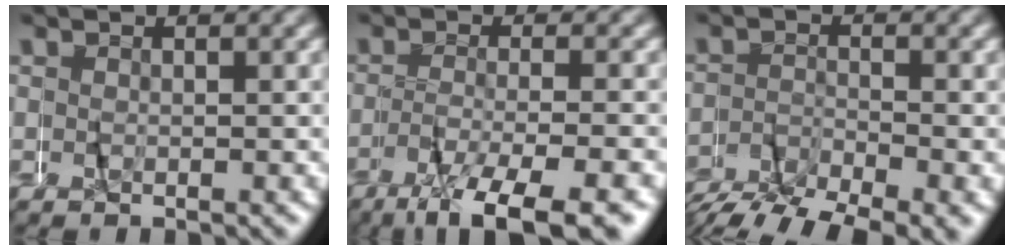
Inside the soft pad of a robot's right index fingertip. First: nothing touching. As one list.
[{"total": 7.3, "force": [-5.8, 1.3, 4.2], "torque": [-0.077, -0.018, -0.082]}, {"total": 4.7, "force": [-4.3, 0.9, 1.5], "torque": [-0.021, 0.000, -0.078]}]